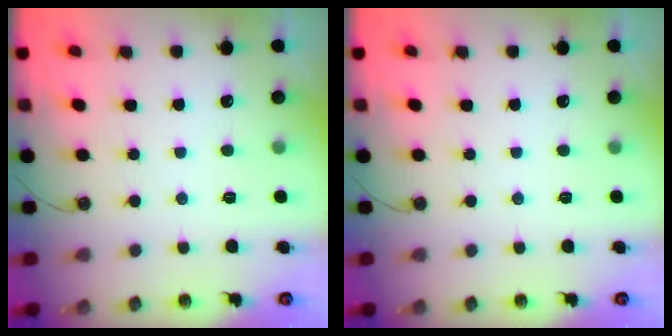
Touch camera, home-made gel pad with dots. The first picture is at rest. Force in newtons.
{"total": 0.0}